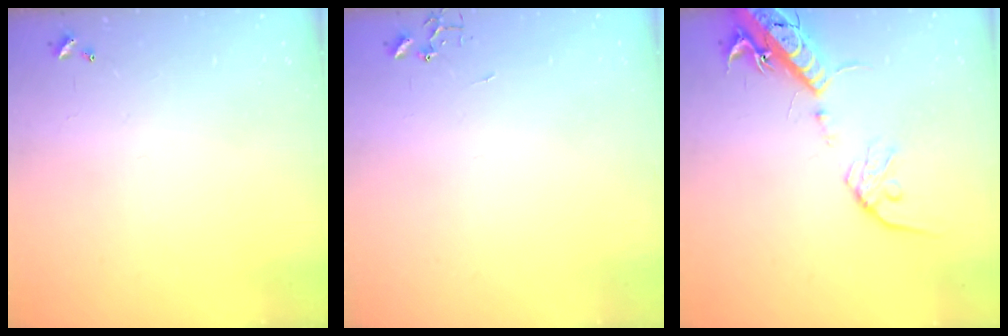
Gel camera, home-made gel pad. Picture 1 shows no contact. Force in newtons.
{"total": 0.0}
{"total": 16.5, "press": 16.2, "slide": 3.6}